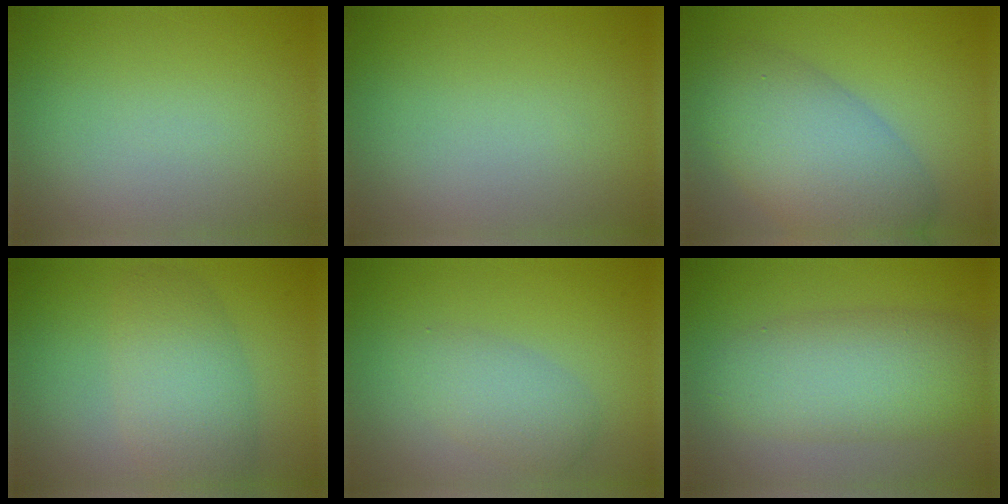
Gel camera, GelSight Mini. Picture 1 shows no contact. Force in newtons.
{"total": 0.0}
{"total": 7.9, "press": 7.9, "slide": 0.4}
{"total": 4.9, "press": 4.8, "slide": 0.2}
{"total": 2.9, "press": 2.9, "slide": 0.1}
{"total": 6.4, "press": 6.4, "slide": 0.2}